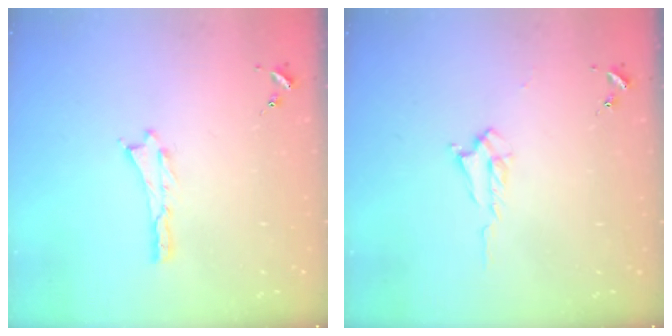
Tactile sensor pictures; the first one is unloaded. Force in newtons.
{"total": 1.7, "press": 1.7, "slide": 0.3}